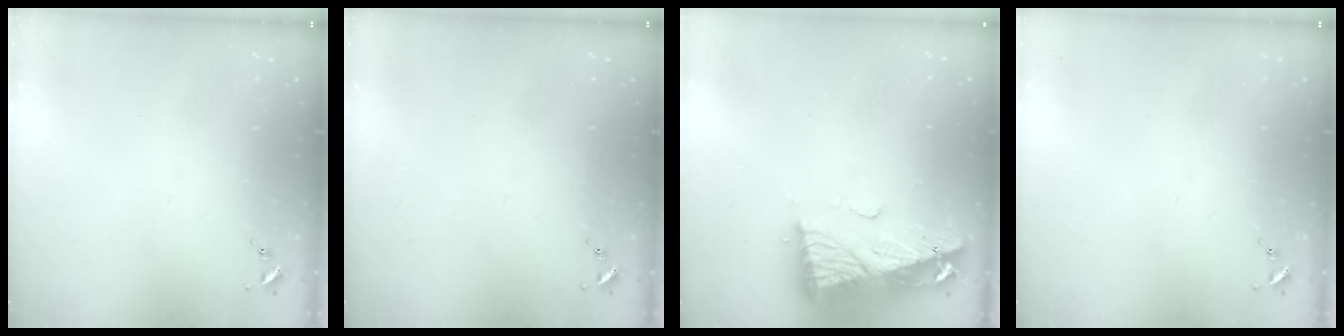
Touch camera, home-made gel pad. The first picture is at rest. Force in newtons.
{"total": 0.0}
{"total": 11.0, "press": 11.0, "slide": 1.3}
{"total": 0.0}